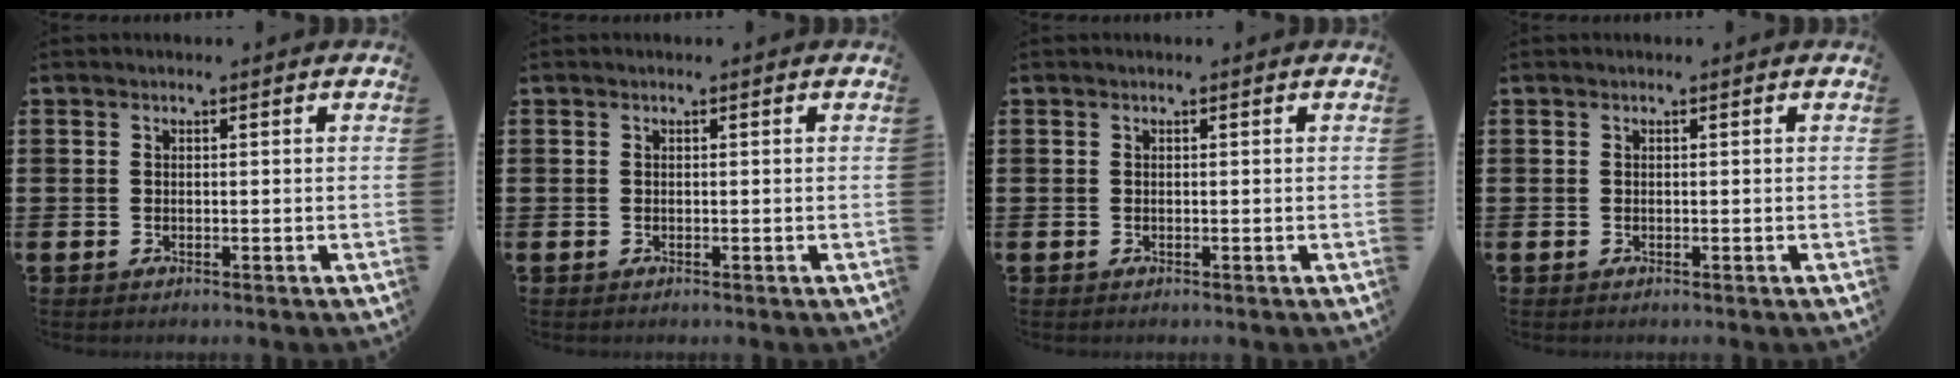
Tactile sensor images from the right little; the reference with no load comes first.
{"total": 0.0}
{"total": 0.0}
{"total": 0.0}